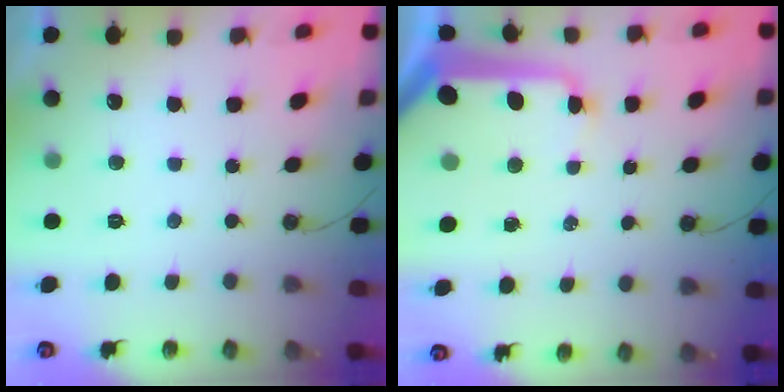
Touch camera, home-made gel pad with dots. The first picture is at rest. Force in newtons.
{"total": 14.8, "press": 14.7, "slide": 1.6}